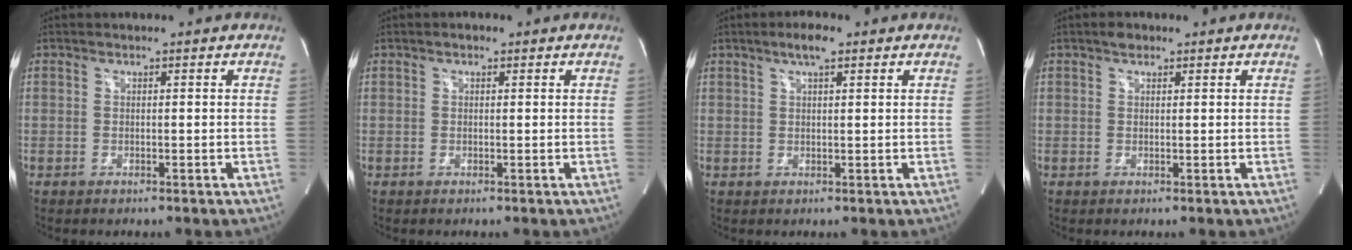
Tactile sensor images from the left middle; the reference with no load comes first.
{"total": 0.8, "force": [0.5, 0.4, 0.5], "torque": [-0.010, 0.000, 0.006]}
{"total": 3.4, "force": [2.1, 0.6, 2.6], "torque": [-0.051, 0.006, 0.037]}
{"total": 1.3, "force": [0.9, 0.6, 0.6], "torque": [-0.014, 0.005, 0.014]}